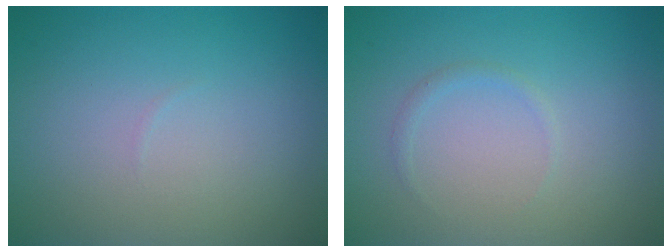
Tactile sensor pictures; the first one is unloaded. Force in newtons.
{"total": 0.7, "press": 0.7, "slide": 0.1}